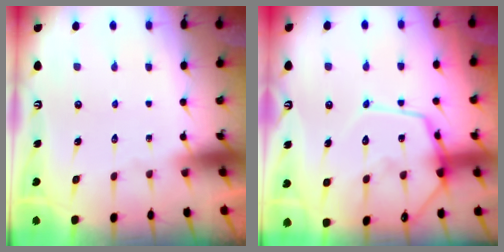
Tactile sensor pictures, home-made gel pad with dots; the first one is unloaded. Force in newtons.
{"total": 14.5, "press": 14.4, "slide": 1.3}